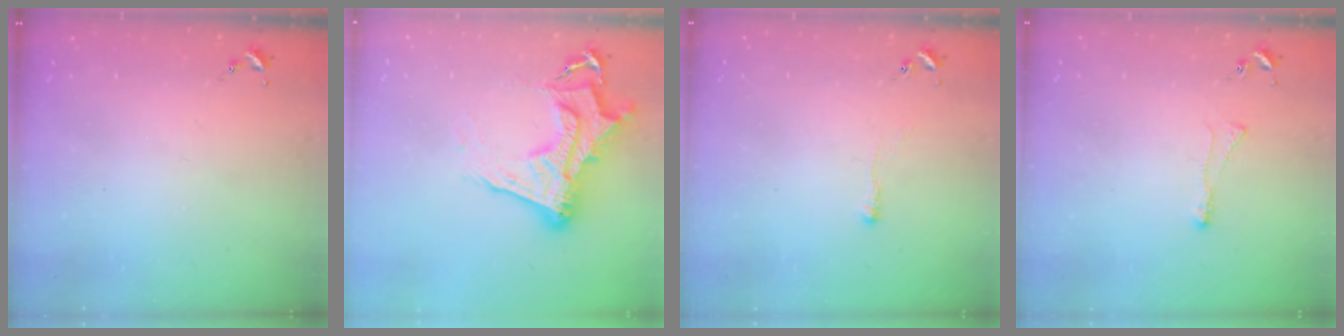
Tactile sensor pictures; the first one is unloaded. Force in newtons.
{"total": 17.1, "press": 17.1, "slide": 1.6}
{"total": 2.5, "press": 2.5, "slide": 0.5}
{"total": 3.1, "press": 3.0, "slide": 0.6}